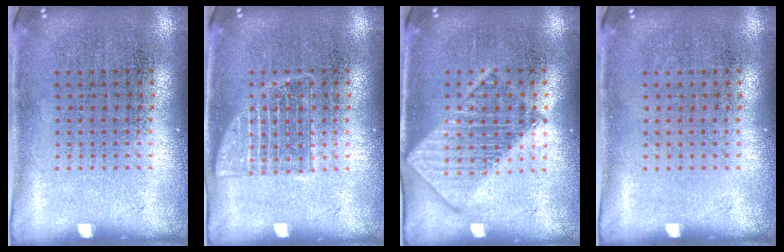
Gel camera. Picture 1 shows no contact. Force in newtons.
{"total": 2.0, "press": 2.0, "slide": 0.4}
{"total": 1.7, "press": 1.7, "slide": 0.3}
{"total": 0.0}